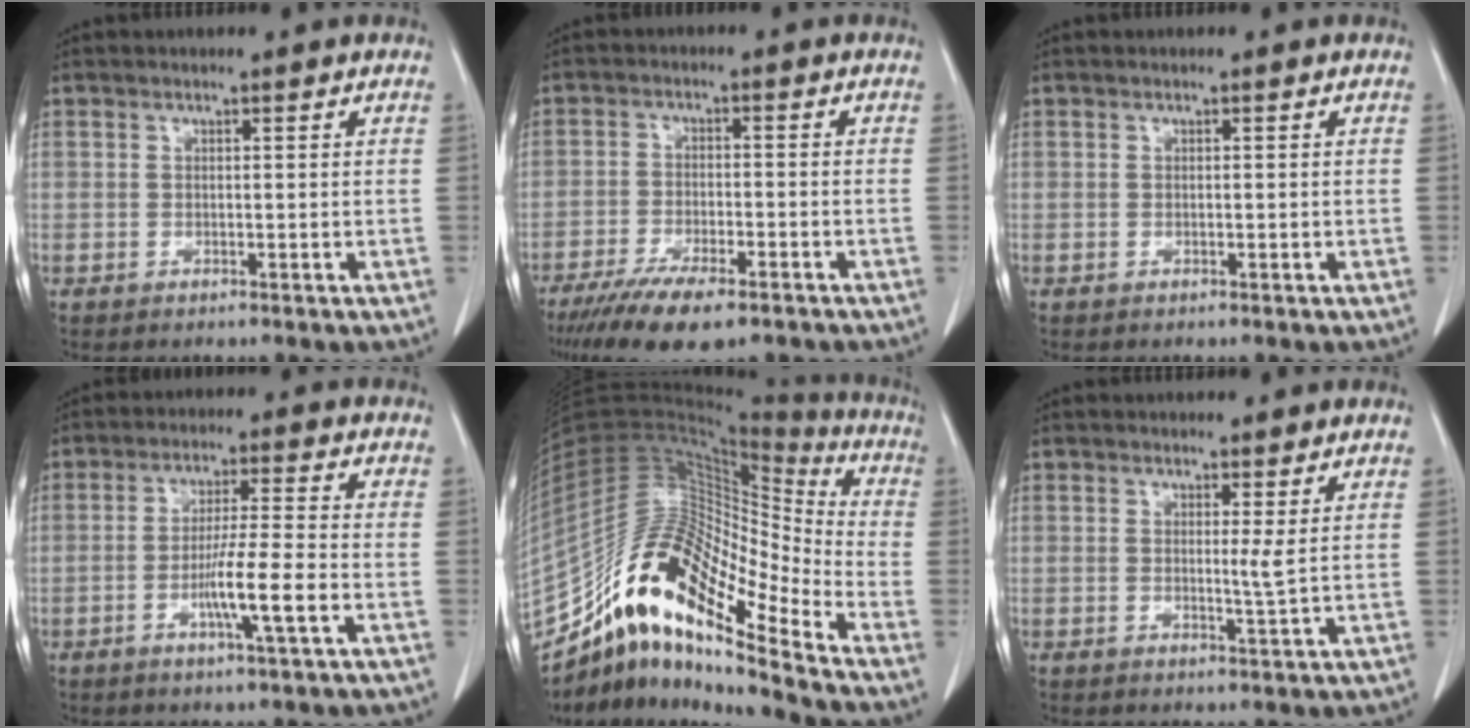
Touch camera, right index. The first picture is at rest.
{"total": 10.5, "force": [-7.5, 2.7, 6.9], "torque": [-0.111, -0.017, -0.119]}
{"total": 0.0}
{"total": 7.8, "force": [-2.7, -0.4, 7.3], "torque": [-0.128, -0.007, -0.050]}
{"total": 17.4, "force": [-13.1, 3.1, 11.1], "torque": [-0.202, 0.056, -0.237]}
{"total": 1.7, "force": [0.5, -0.4, 1.6], "torque": [-0.030, -0.007, 0.010]}